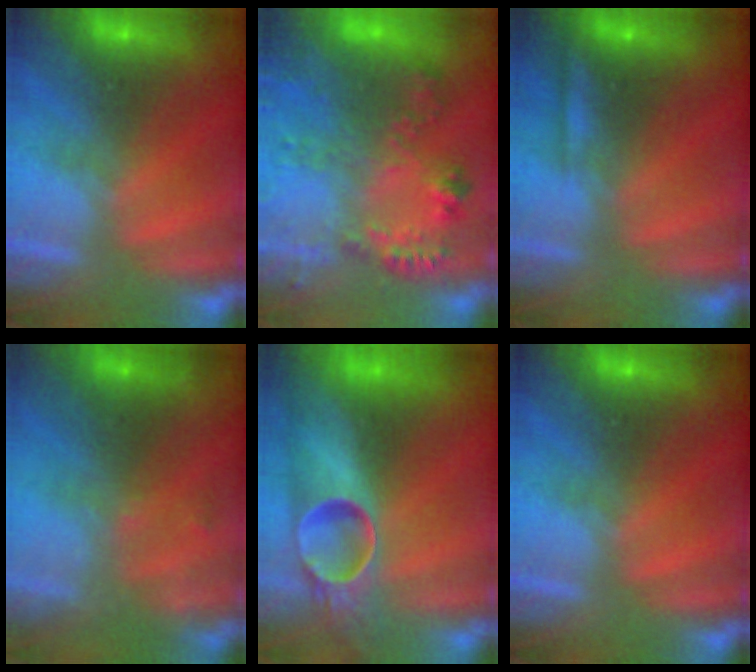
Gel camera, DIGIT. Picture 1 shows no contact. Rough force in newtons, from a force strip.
{"total": 6.1}
{"total": 2.2}
{"total": 2.0}
{"total": 6.9}
{"total": 0.0}